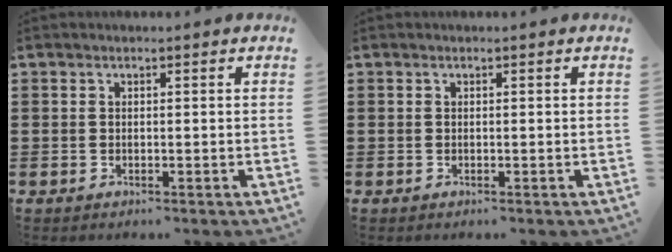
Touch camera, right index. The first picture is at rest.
{"total": 0.0}